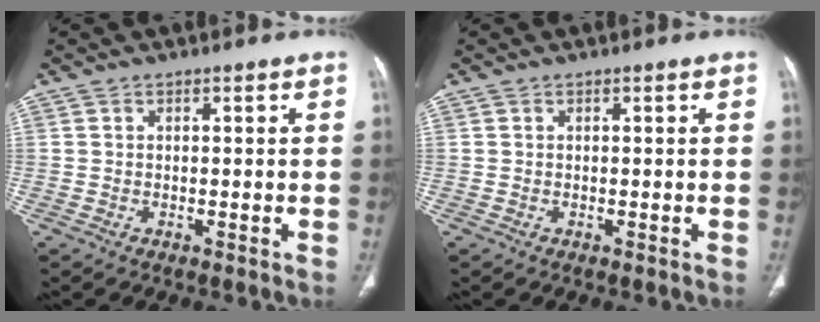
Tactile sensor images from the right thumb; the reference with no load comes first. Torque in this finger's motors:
{"motor_torque": [0.06, 0.06, -0.15, 0.15, 0.00]}